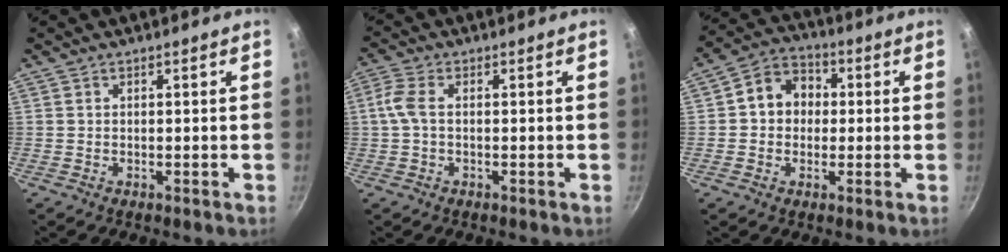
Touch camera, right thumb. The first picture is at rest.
{"total": 4.2, "force": [0.0, 2.3, 3.5], "torque": [-0.089, 0.014, -0.008]}
{"total": 8.9, "force": [0.7, 7.6, 4.7], "torque": [-0.040, 0.021, -0.007]}